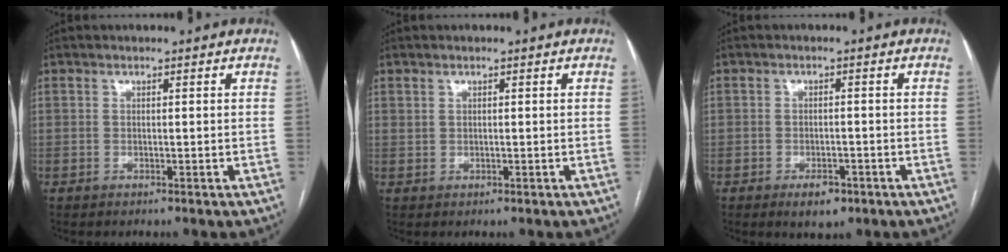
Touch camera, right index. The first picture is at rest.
{"total": 0.6, "force": [0.4, 0.4, 0.1], "torque": [0.002, 0.002, 0.007]}
{"total": 3.7, "force": [-2.2, 2.0, 2.3], "torque": [-0.033, 0.000, -0.024]}